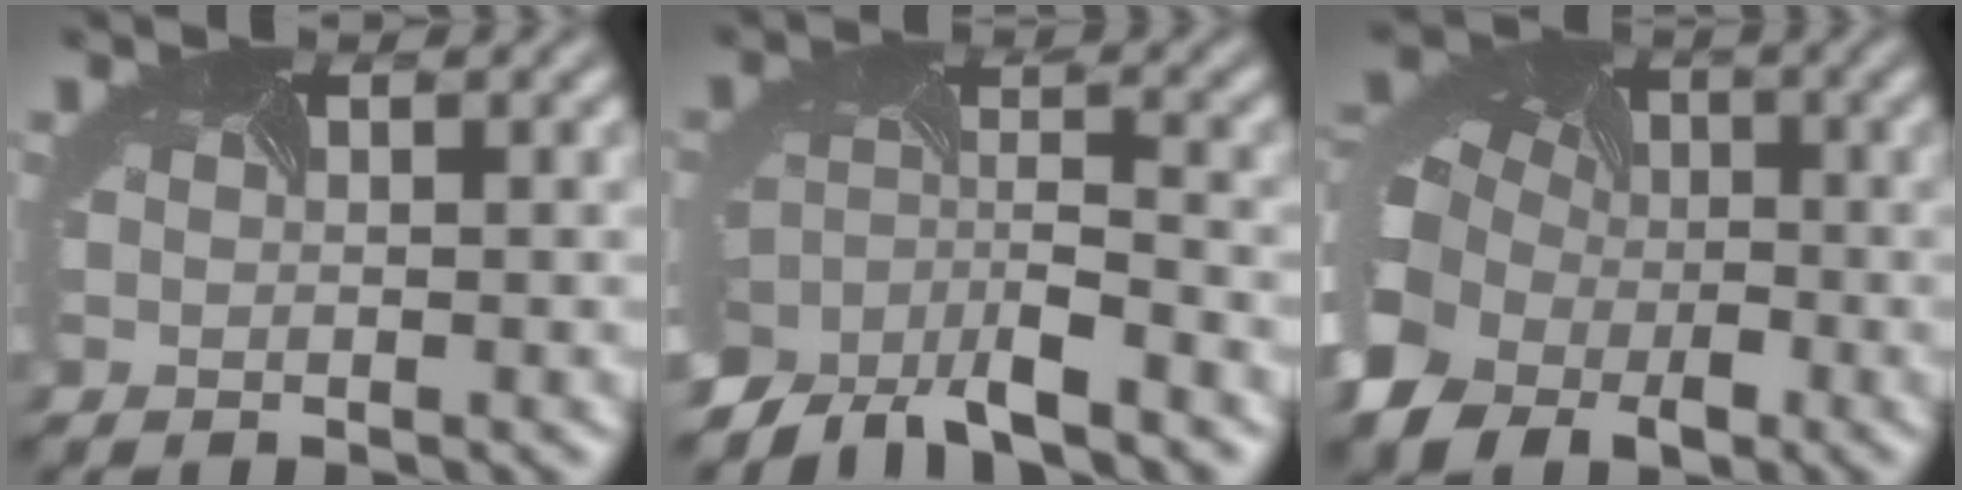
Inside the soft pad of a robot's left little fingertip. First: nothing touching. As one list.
[{"total": 6.7, "force": [-6.0, 1.9, 2.5], "torque": [-0.038, -0.018, -0.106]}, {"total": 13.3, "force": [-4.8, 10.8, 6.2], "torque": [-0.145, -0.045, -0.102]}]